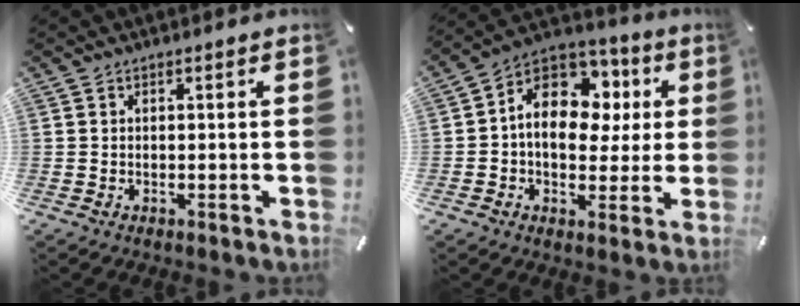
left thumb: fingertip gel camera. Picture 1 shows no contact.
{"total": 14.1, "force": [2.6, 10.7, 8.7], "torque": [-0.139, -0.012, 0.051]}